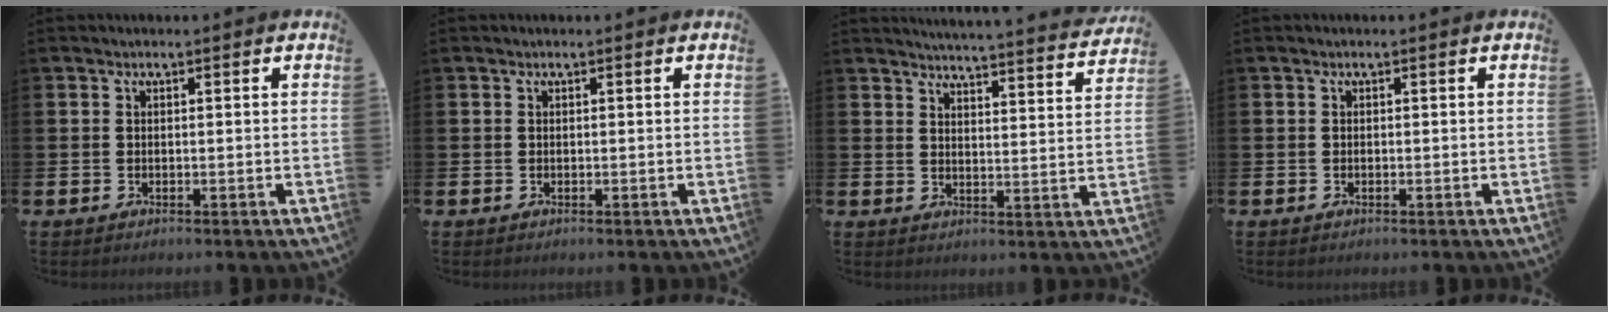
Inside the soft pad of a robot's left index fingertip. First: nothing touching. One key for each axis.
{"total": 0.0}
{"total": 4.7, "fx": 4.7, "fy": -0.4, "fz": 0.5, "tx": -0.014, "ty": -0.044, "tz": 0.078}
{"total": 0.0}